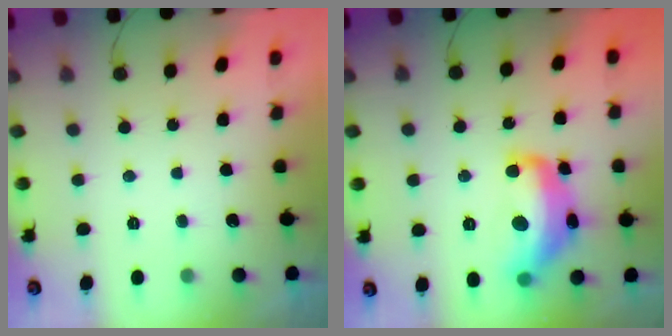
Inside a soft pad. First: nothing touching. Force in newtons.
{"total": 15.6, "press": 15.5, "slide": 1.0}